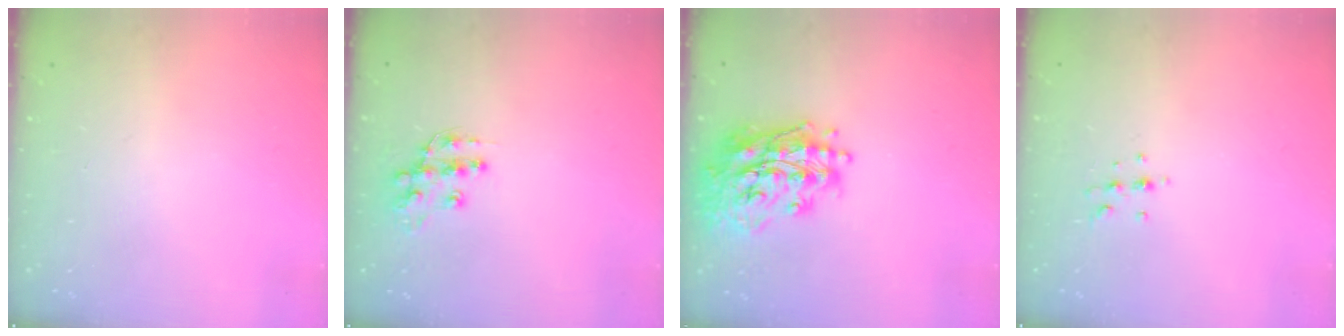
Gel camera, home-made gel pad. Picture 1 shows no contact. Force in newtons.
{"total": 11.6, "press": 11.5, "slide": 0.9}
{"total": 19.9, "press": 19.8, "slide": 2.1}
{"total": 5.3, "press": 5.1, "slide": 1.5}